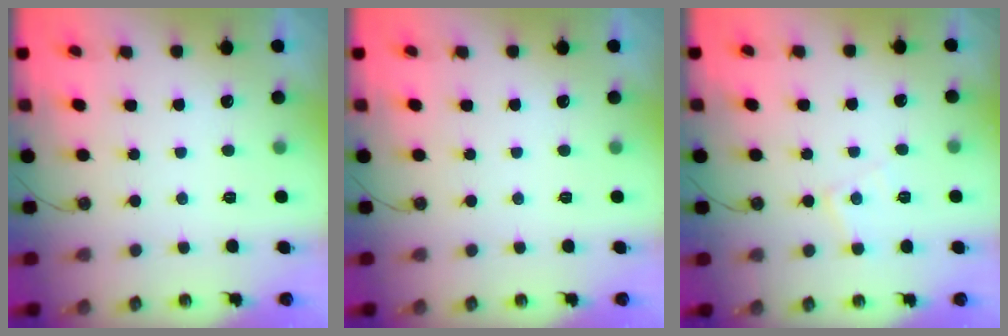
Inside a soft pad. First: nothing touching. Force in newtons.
{"total": 0.0}
{"total": 6.4, "press": 6.4, "slide": 0.5}